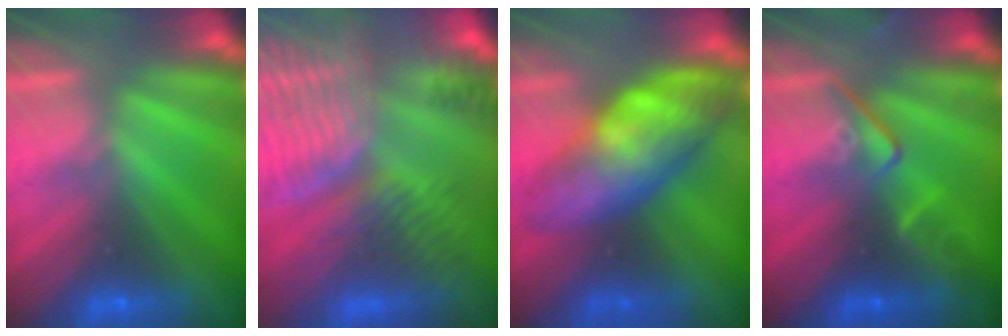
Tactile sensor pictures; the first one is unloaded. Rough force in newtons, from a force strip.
{"total": 9.1}
{"total": 6.6}
{"total": 2.4}